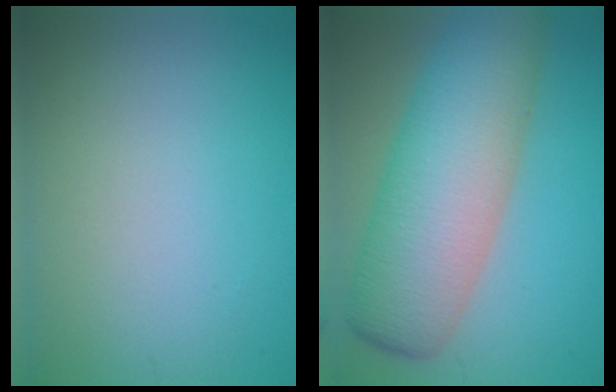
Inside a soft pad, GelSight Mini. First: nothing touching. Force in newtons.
{"total": 11.0, "press": 11.0, "slide": 0.4}